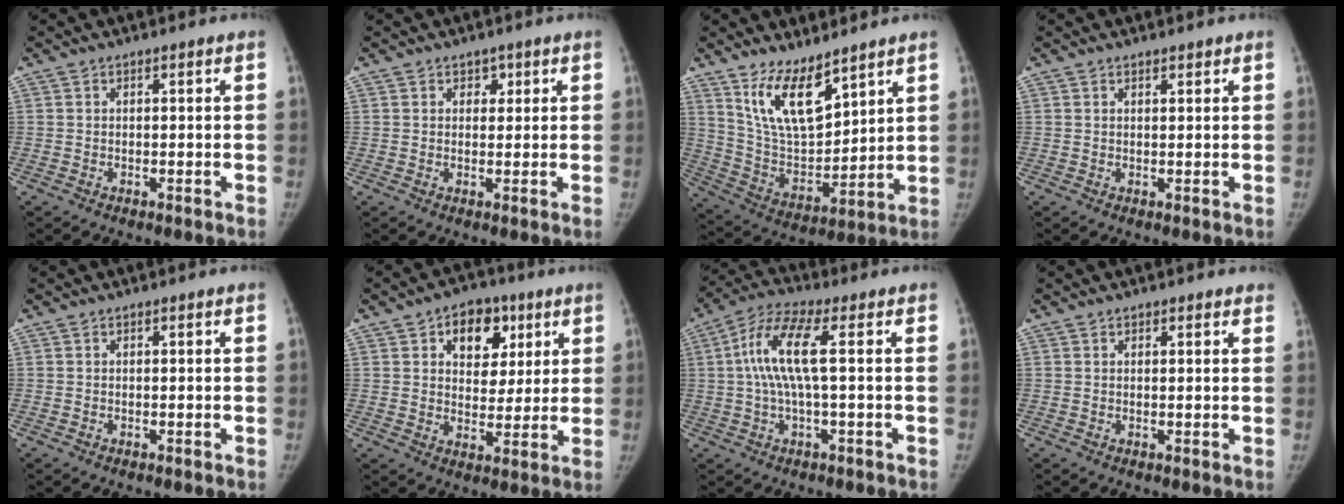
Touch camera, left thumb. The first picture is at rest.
{"total": 2.0, "force": [0.9, 1.6, 0.7], "torque": [0.011, -0.004, 0.009]}
{"total": 13.2, "force": [9.0, 5.3, 8.2], "torque": [-0.117, -0.066, 0.188]}
{"total": 0.9, "force": [0.7, 0.4, 0.3], "torque": [0.001, -0.005, 0.009]}
{"total": 0.0}
{"total": 11.1, "force": [4.8, 8.0, 6.0], "torque": [-0.037, -0.014, 0.068]}
{"total": 9.9, "force": [1.0, 2.2, 9.6], "torque": [-0.220, 0.028, 0.014]}
{"total": 1.4, "force": [1.0, 0.8, 0.4], "torque": [0.009, -0.004, 0.007]}